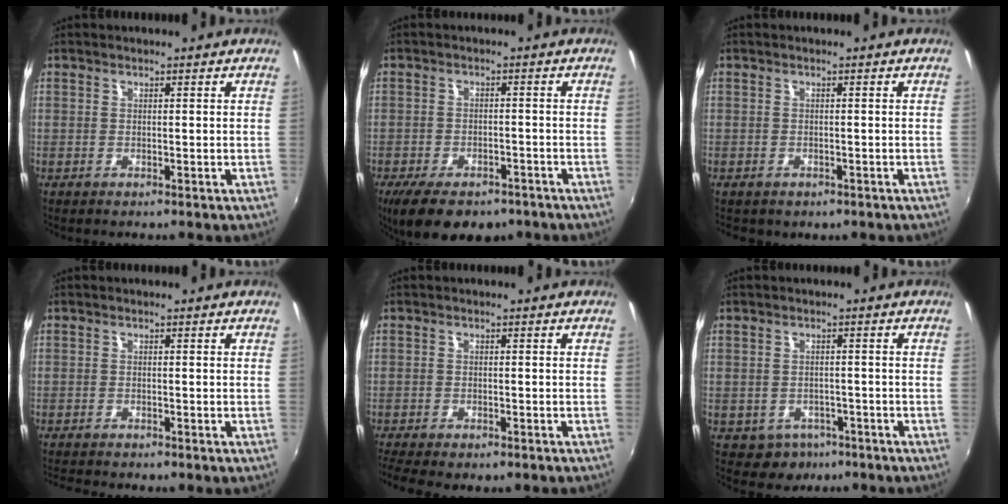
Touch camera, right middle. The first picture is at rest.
{"total": 11.6, "force": [-8.3, 5.0, 6.4], "torque": [-0.139, -0.028, -0.127]}
{"total": 1.5, "force": [-1.0, 0.9, 0.6], "torque": [-0.014, -0.008, -0.012]}
{"total": 2.8, "force": [-2.5, 0.0, 1.1], "torque": [-0.023, -0.018, -0.046]}
{"total": 6.3, "force": [-5.0, 1.6, 3.5], "torque": [-0.089, -0.033, -0.085]}
{"total": 4.1, "force": [-2.4, 3.1, 0.9], "torque": [-0.027, -0.002, -0.029]}